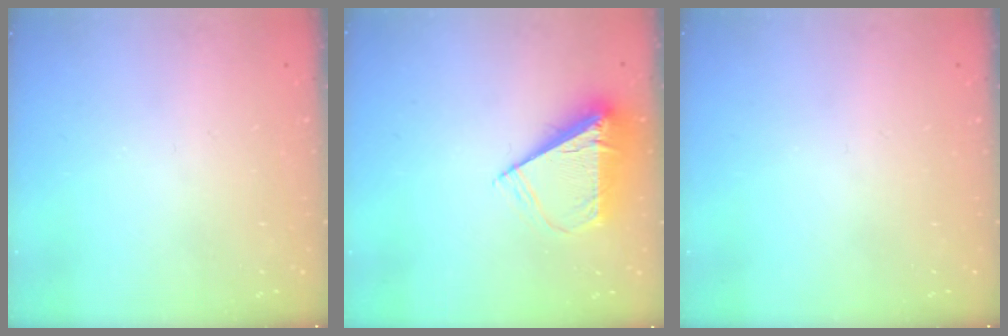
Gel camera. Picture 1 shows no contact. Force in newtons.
{"total": 7.3, "press": 7.2, "slide": 1.0}
{"total": 0.0}